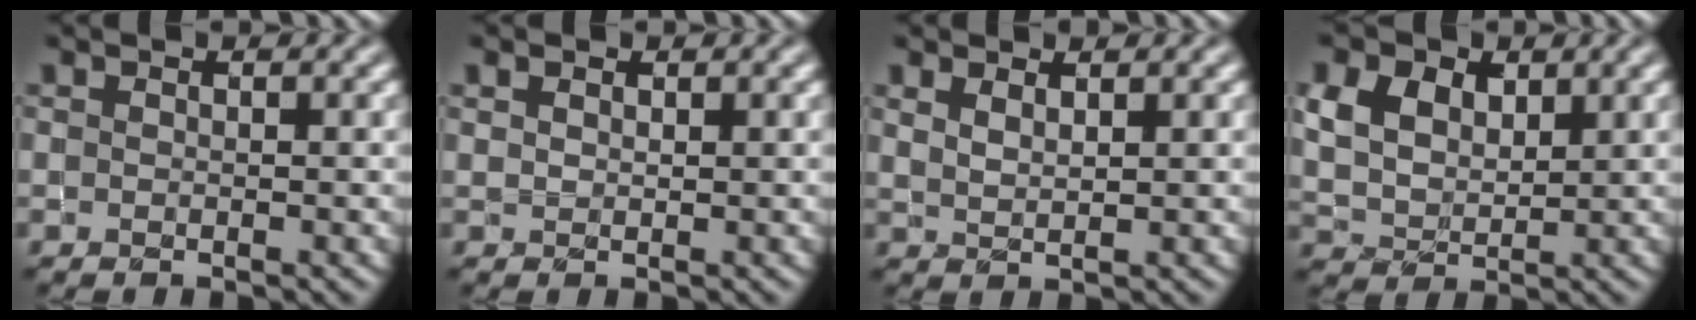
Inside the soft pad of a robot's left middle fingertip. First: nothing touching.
{"total": 0.8, "force": [0.6, 0.5, 0.3], "torque": [-0.008, 0.001, 0.011]}
{"total": 1.5, "force": [1.2, 0.4, 0.8], "torque": [-0.016, -0.001, 0.024]}
{"total": 6.5, "force": [3.1, 4.3, 3.7], "torque": [-0.107, 0.018, 0.053]}